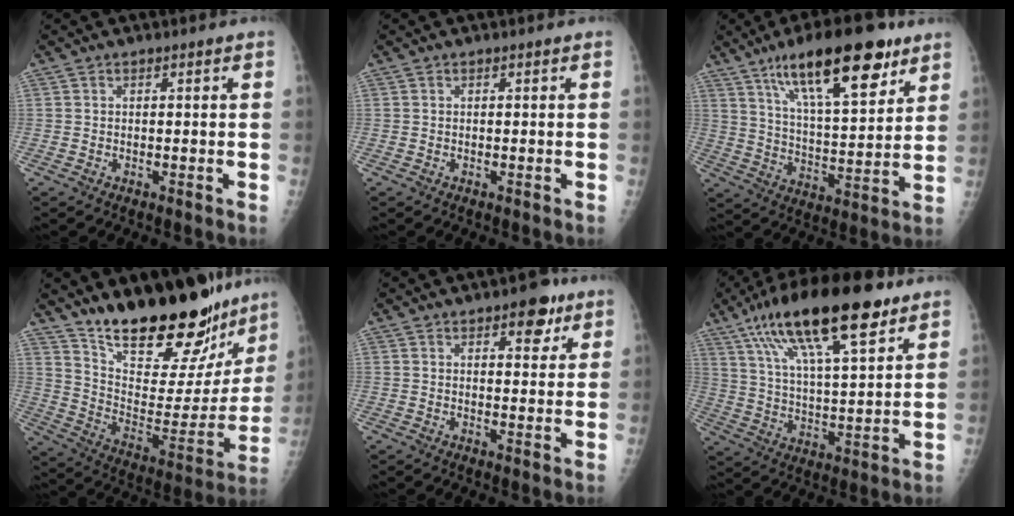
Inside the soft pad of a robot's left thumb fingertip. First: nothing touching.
{"total": 0.0}
{"total": 19.9, "force": [11.8, 6.3, 14.8], "torque": [-0.208, -0.045, 0.198]}
{"total": 27.9, "force": [22.4, 9.2, 14.0], "torque": [-0.181, -0.118, 0.334]}
{"total": 6.0, "force": [3.5, 2.9, 3.9], "torque": [-0.026, -0.014, 0.041]}
{"total": 22.0, "force": [12.9, 6.5, 16.6], "torque": [-0.271, -0.025, 0.224]}